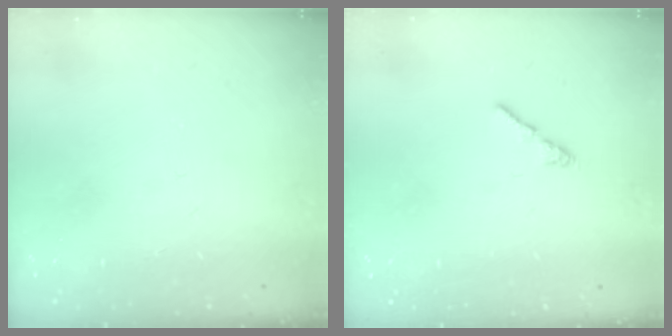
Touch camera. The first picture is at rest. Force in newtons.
{"total": 0.7, "press": 0.6, "slide": 0.4}